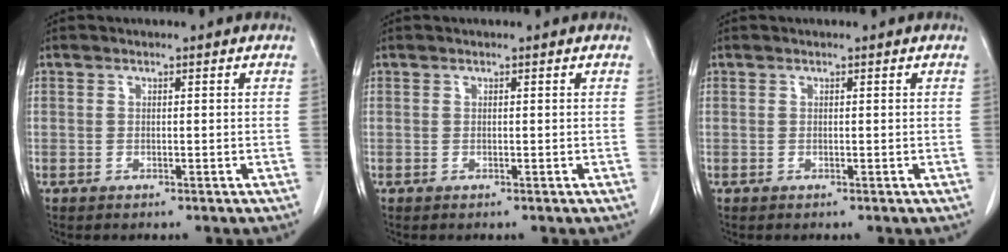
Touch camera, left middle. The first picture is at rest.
{"total": 0.0}
{"total": 0.0}